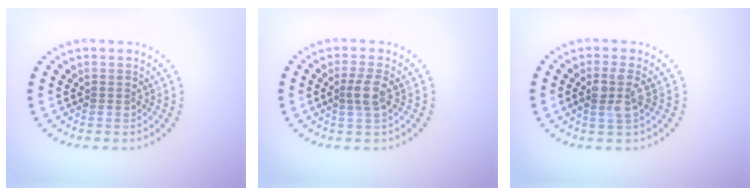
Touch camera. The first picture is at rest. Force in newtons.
{"total": 1.9, "press": 1.7, "slide": 0.9}
{"total": 2.3, "press": 2.0, "slide": 1.1}